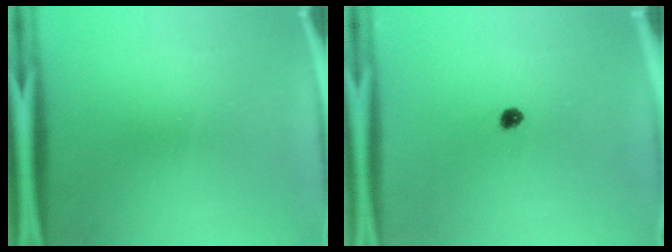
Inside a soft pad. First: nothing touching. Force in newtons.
{"total": 1.9}